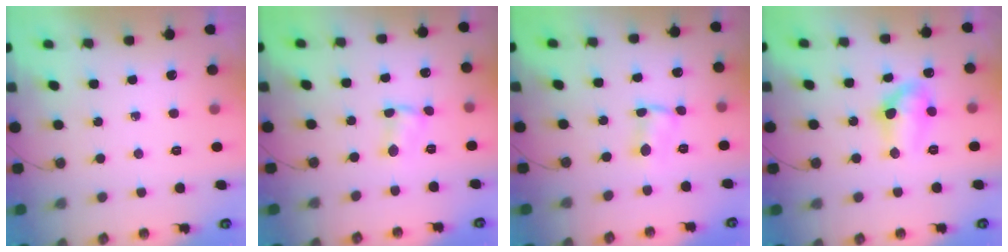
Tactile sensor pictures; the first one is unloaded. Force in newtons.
{"total": 2.1, "press": 2.1, "slide": 0.3}
{"total": 1.5, "press": 1.5, "slide": 0.2}
{"total": 10.1, "press": 10.1, "slide": 1.2}